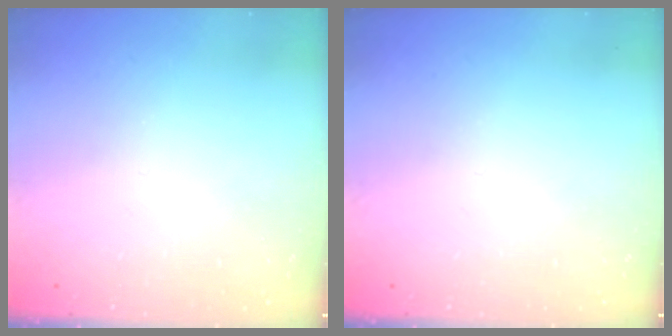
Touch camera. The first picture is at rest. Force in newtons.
{"total": 0.0}